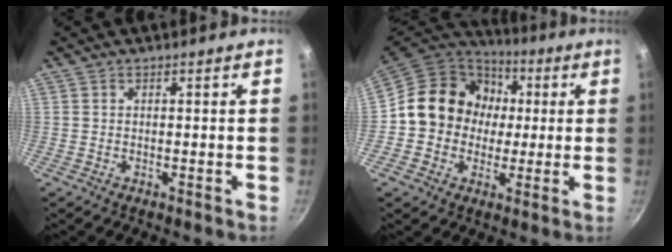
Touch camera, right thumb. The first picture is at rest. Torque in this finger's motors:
{"motor_torque": [0.16, 0.50, 0.59, -0.97, 0.26]}